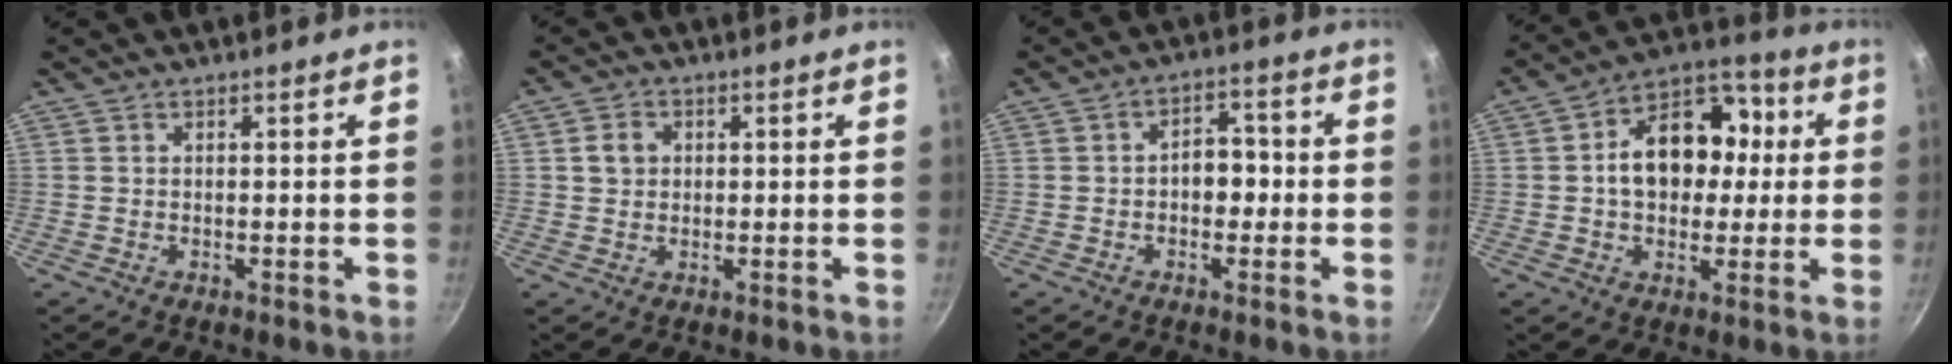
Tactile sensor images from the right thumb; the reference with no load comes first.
{"total": 3.4, "force": [0.7, 2.9, 1.7], "torque": [-0.021, 0.002, 0.011]}
{"total": 5.2, "force": [-0.7, 3.6, 3.7], "torque": [-0.028, 0.021, -0.018]}
{"total": 15.7, "force": [1.4, 11.0, 11.1], "torque": [-0.126, 0.029, 0.013]}